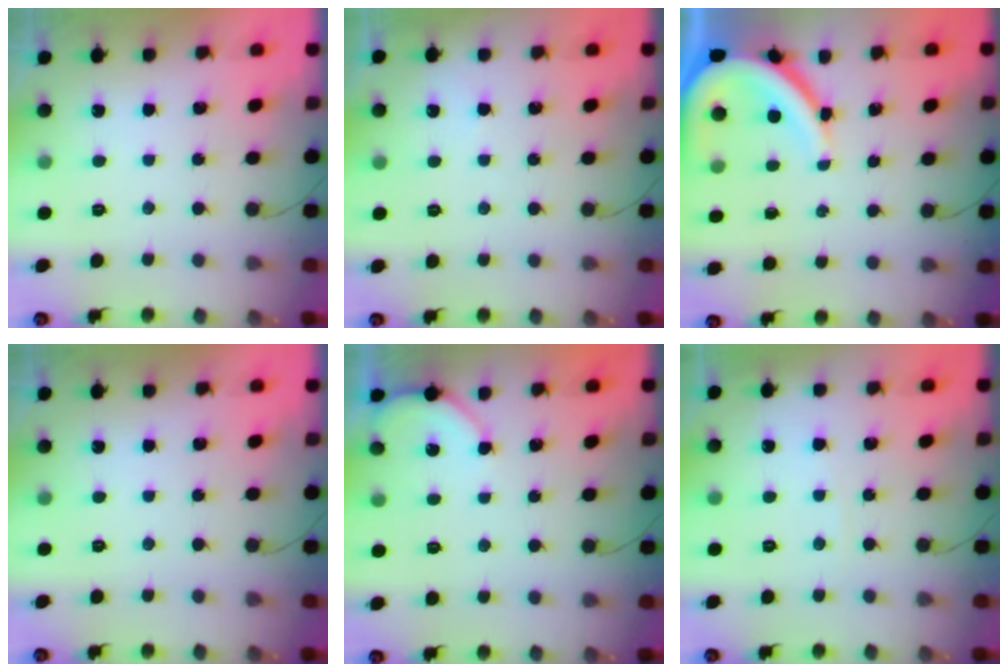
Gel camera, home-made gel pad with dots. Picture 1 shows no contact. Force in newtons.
{"total": 1.2, "press": 1.2, "slide": 0.3}
{"total": 10.9, "press": 10.8, "slide": 1.1}
{"total": 0.0}
{"total": 2.9, "press": 2.9, "slide": 0.3}
{"total": 2.8, "press": 2.8, "slide": 0.3}